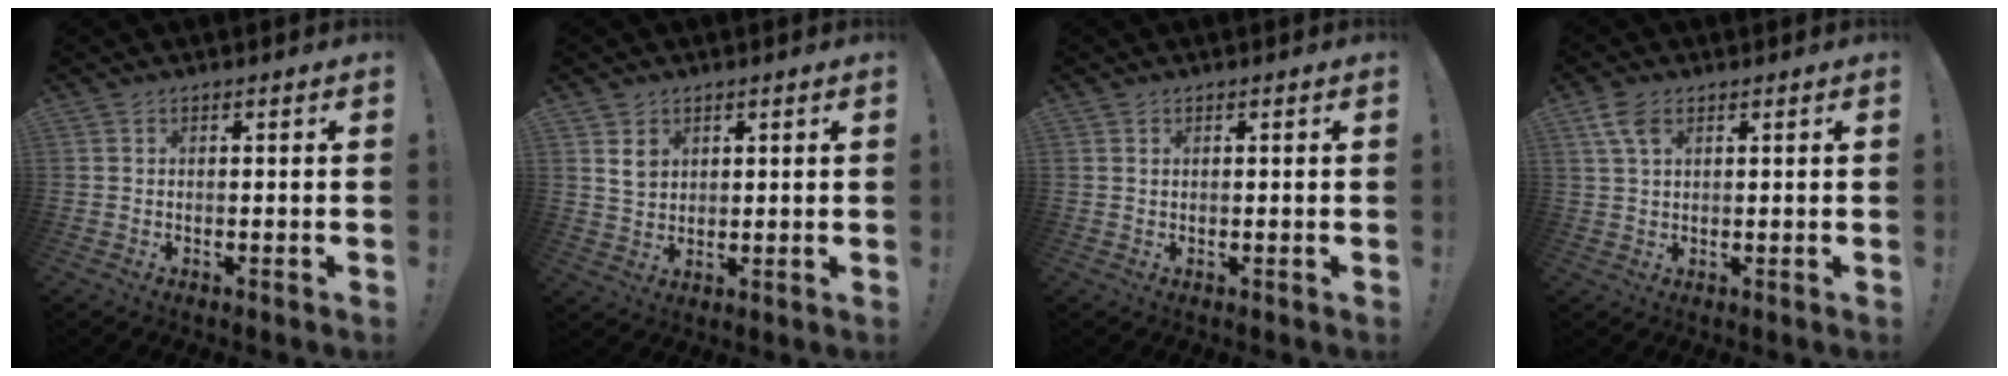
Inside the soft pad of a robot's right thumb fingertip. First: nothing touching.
{"total": 5.0, "force": [2.7, 3.9, 1.7], "torque": [-0.014, -0.009, 0.047]}
{"total": 0.8, "force": [0.6, 0.5, 0.0], "torque": [0.007, -0.001, 0.011]}
{"total": 5.5, "force": [2.6, 2.9, 3.9], "torque": [-0.072, -0.003, 0.050]}